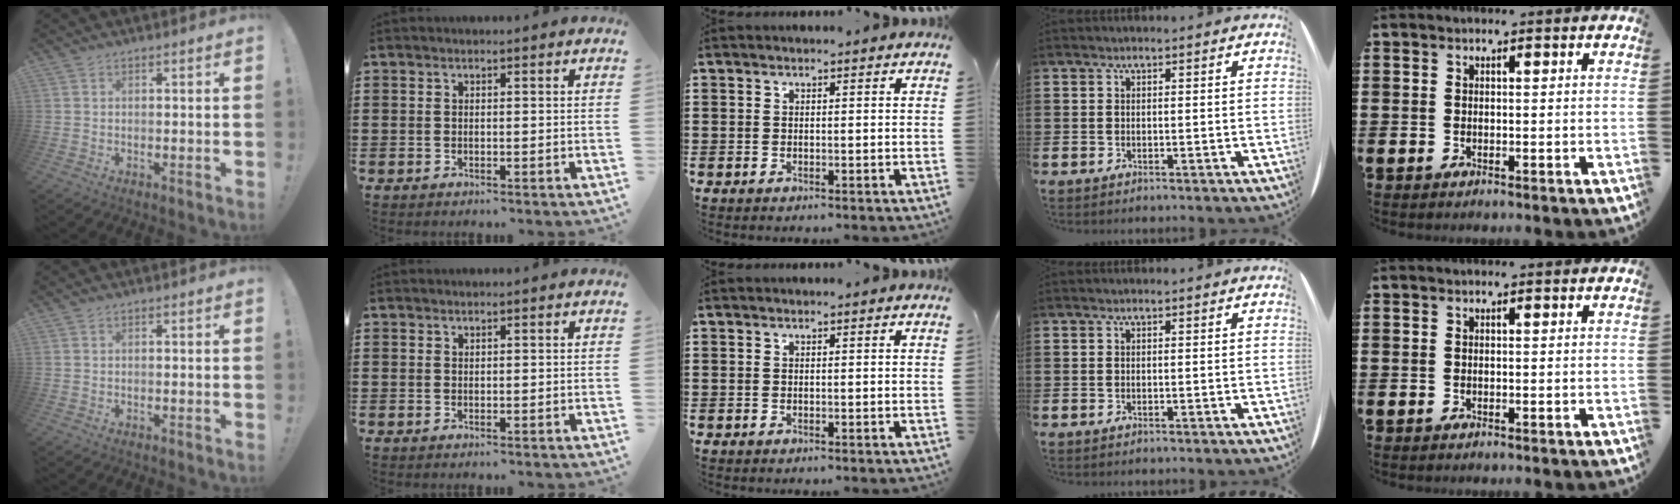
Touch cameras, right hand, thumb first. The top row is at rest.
{}